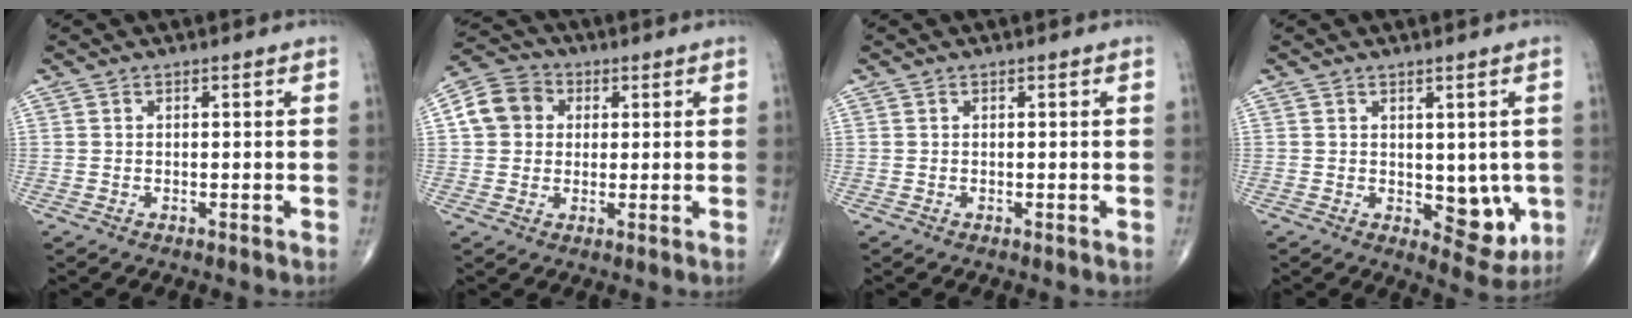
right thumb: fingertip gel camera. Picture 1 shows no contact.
{"total": 8.5, "force": [1.7, 7.4, 4.0], "torque": [-0.059, 0.013, 0.018]}
{"total": 0.0}
{"total": 7.2, "force": [-0.8, 4.3, 5.7], "torque": [-0.034, -0.013, 0.002]}